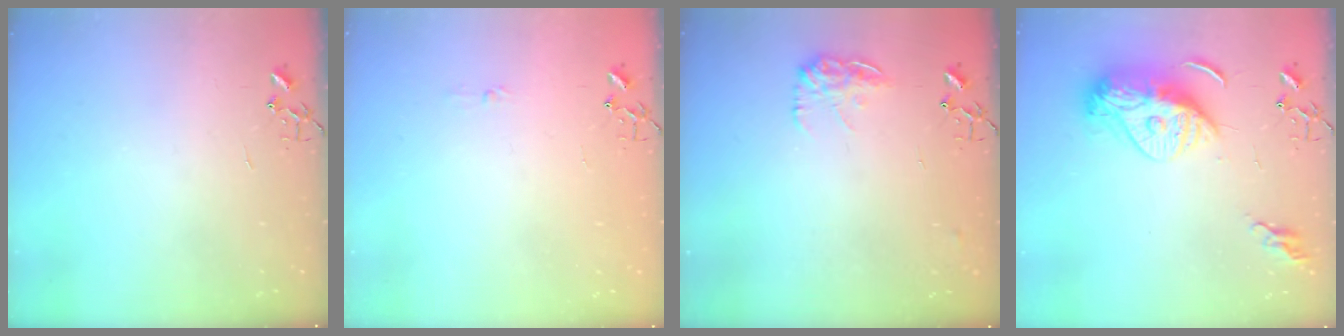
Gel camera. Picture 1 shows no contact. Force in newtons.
{"total": 3.5, "press": 3.5, "slide": 0.4}
{"total": 10.8, "press": 10.7, "slide": 0.6}
{"total": 15.5, "press": 15.4, "slide": 1.3}